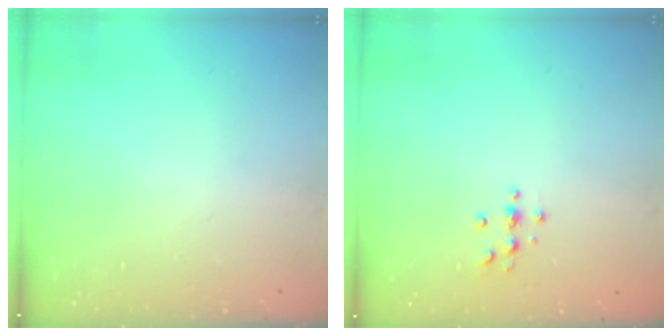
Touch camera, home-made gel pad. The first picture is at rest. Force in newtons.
{"total": 3.3, "press": 3.3, "slide": 0.5}